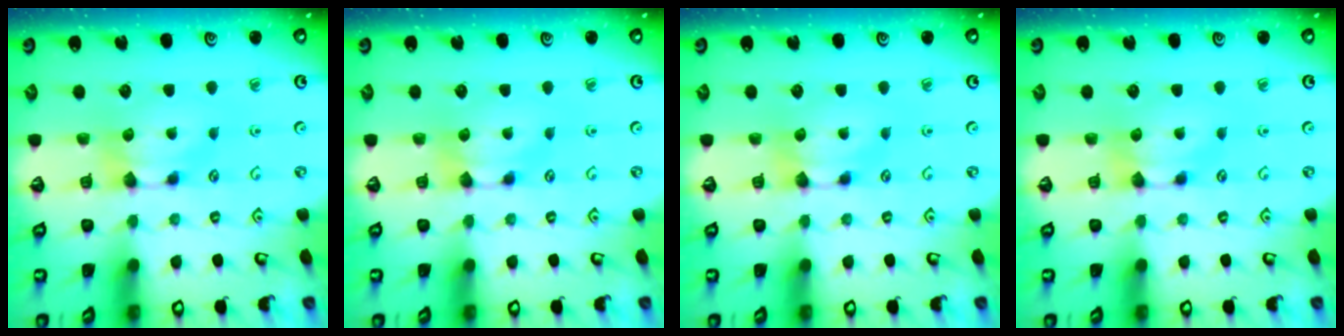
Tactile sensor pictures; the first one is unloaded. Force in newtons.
{"total": 0.0}
{"total": 0.0}
{"total": 0.0}